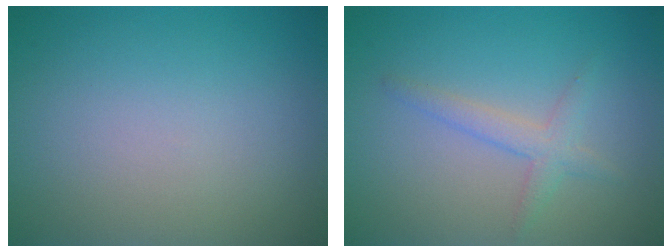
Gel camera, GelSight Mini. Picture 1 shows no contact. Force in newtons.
{"total": 2.0, "press": 2.0, "slide": 0.1}